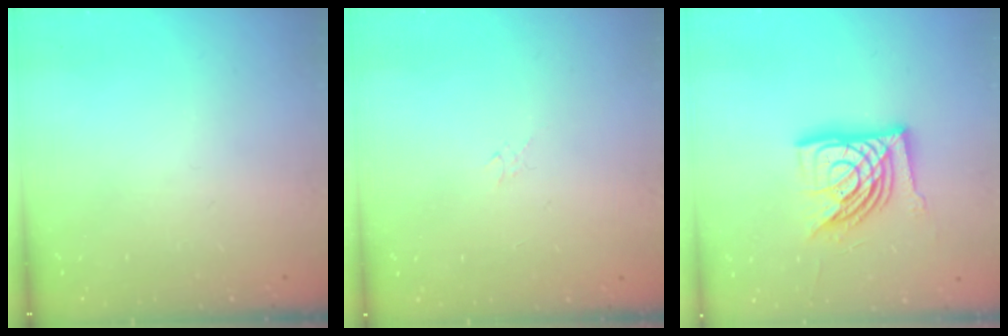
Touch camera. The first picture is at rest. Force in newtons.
{"total": 1.3, "press": 1.3, "slide": 0.1}
{"total": 16.7, "press": 16.6, "slide": 1.9}